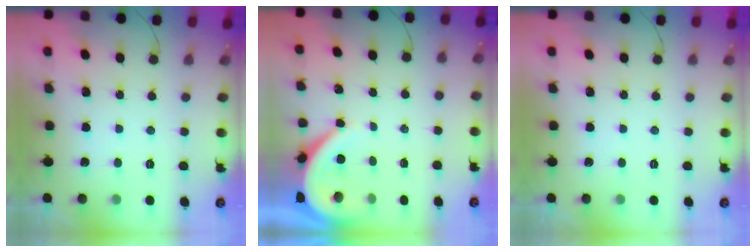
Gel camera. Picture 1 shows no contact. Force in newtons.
{"total": 5.6, "press": 5.5, "slide": 0.6}
{"total": 0.0}